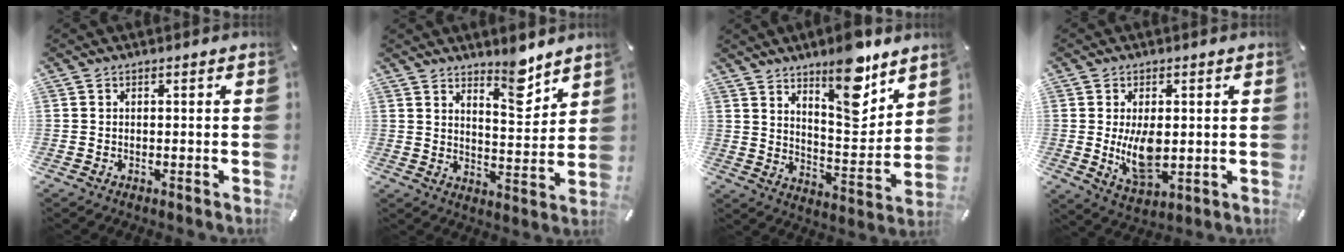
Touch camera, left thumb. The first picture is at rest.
{"total": 9.1, "force": [7.3, 3.3, 4.3], "torque": [-0.044, -0.059, 0.125]}
{"total": 14.8, "force": [10.5, 5.2, 9.1], "torque": [-0.115, -0.078, 0.175]}
{"total": 9.1, "force": [0.3, 4.9, 7.7], "torque": [-0.147, -0.015, 0.001]}